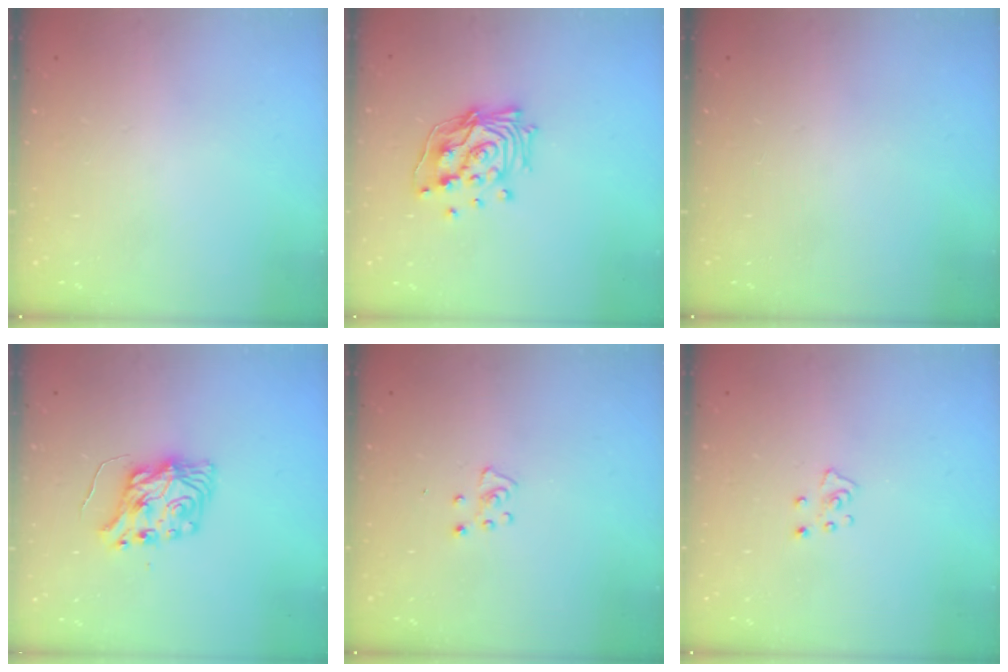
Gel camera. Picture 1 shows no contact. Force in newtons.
{"total": 14.9, "press": 14.8, "slide": 1.4}
{"total": 0.0}
{"total": 8.1, "press": 8.0, "slide": 0.7}
{"total": 4.6, "press": 4.6, "slide": 0.5}
{"total": 5.0, "press": 5.0, "slide": 0.3}